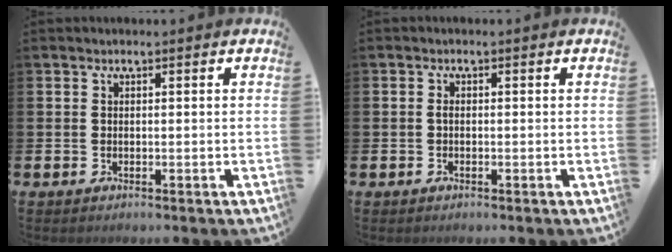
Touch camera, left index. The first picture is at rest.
{"total": 0.8, "force": [-0.2, 0.4, 0.6], "torque": [-0.004, -0.002, -0.008]}